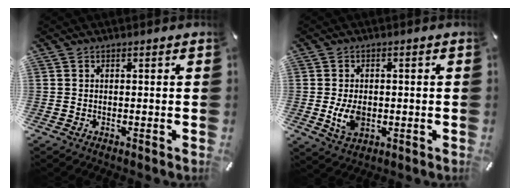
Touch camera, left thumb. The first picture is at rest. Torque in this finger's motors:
{"motor_torque": [0.84, 1.01, 0.49, 0.10, 0.17]}